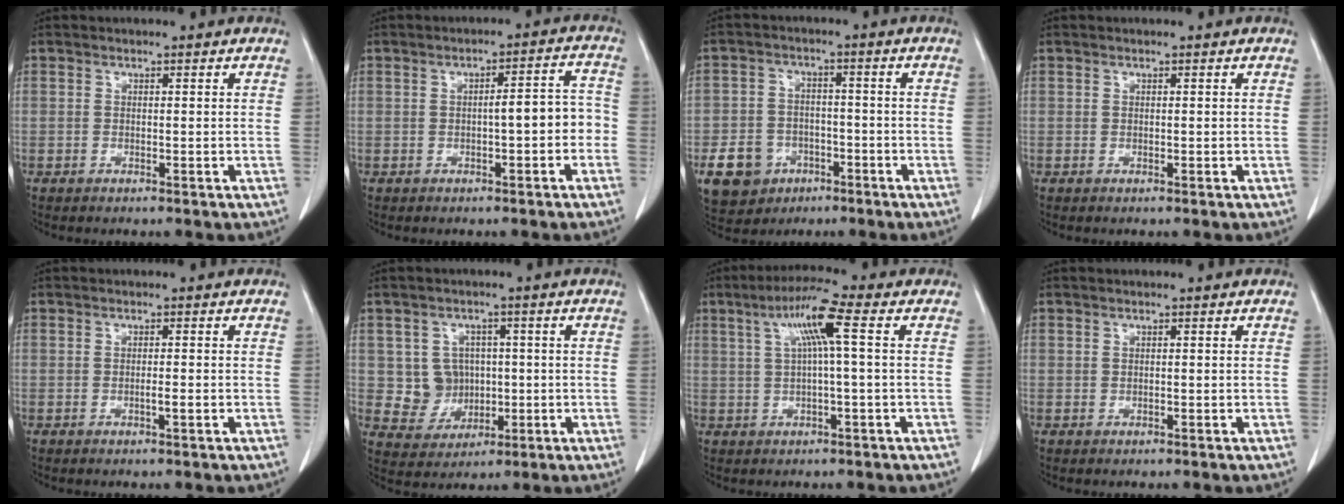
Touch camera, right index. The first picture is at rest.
{"total": 5.4, "force": [-1.3, 1.5, 5.1], "torque": [-0.064, 0.031, -0.017]}
{"total": 8.2, "force": [-3.8, 6.7, 2.7], "torque": [-0.061, 0.010, -0.055]}
{"total": 0.0}
{"total": 1.4, "force": [-0.5, 0.1, 1.3], "torque": [-0.023, 0.000, -0.009]}
{"total": 6.2, "force": [0.4, 5.9, 1.8], "torque": [-0.027, 0.014, 0.015]}
{"total": 7.3, "force": [1.9, -0.2, 7.0], "torque": [-0.132, 0.023, 0.036]}
{"total": 0.0}